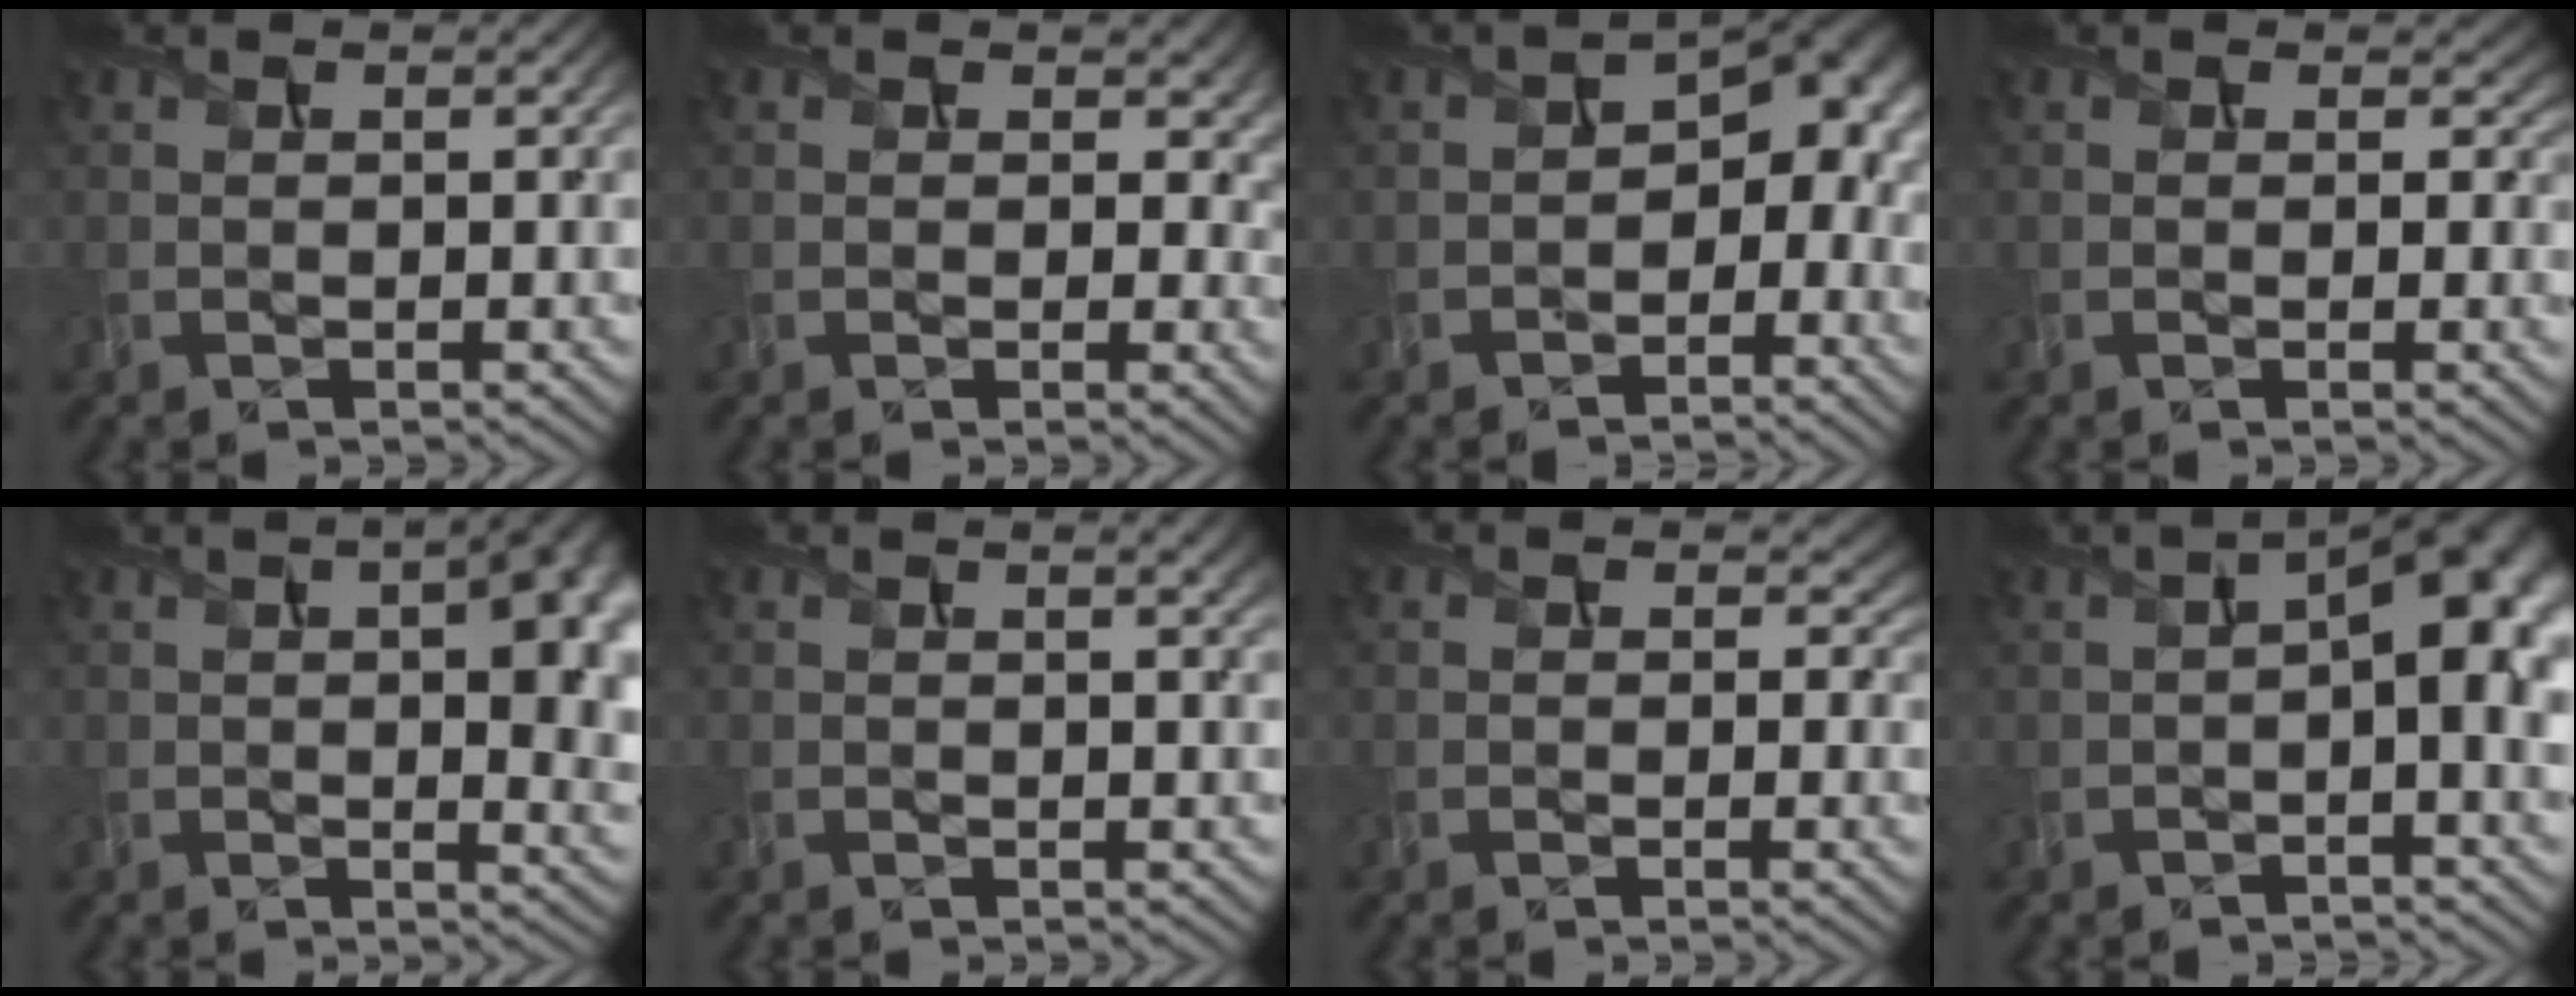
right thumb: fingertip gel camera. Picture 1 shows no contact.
{"total": 4.7, "force": [0.9, 3.7, 2.7], "torque": [-0.046, -0.015, 0.014]}
{"total": 7.6, "force": [-2.2, 5.0, 5.2], "torque": [-0.071, -0.005, -0.041]}
{"total": 1.7, "force": [0.6, 1.4, 0.9], "torque": [-0.020, -0.009, 0.007]}
{"total": 12.4, "force": [1.8, 5.7, 10.8], "torque": [-0.125, 0.009, 0.030]}
{"total": 3.3, "force": [1.5, 0.9, 2.8], "torque": [-0.041, 0.007, 0.016]}
{"total": 2.1, "force": [0.7, 1.5, 1.3], "torque": [-0.024, -0.010, 0.008]}
{"total": 8.6, "force": [0.6, 3.6, 7.8], "torque": [-0.130, 0.003, 0.013]}